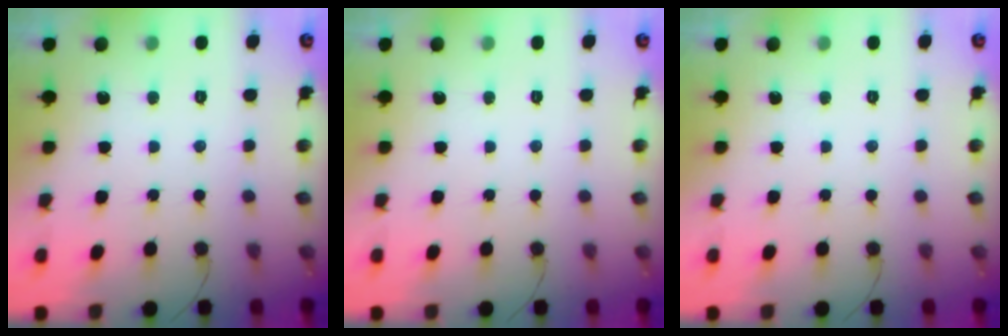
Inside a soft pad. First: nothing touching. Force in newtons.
{"total": 0.0}
{"total": 0.0}